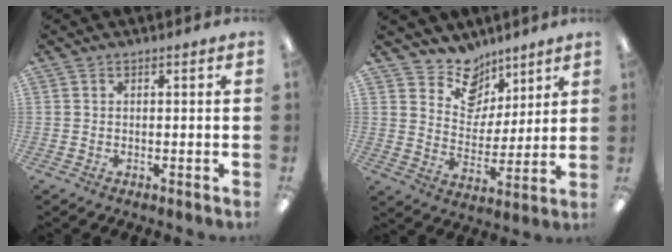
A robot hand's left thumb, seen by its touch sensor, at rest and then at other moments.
{"total": 11.3, "force": [8.7, 6.9, 1.9], "torque": [-0.036, -0.064, 0.165]}